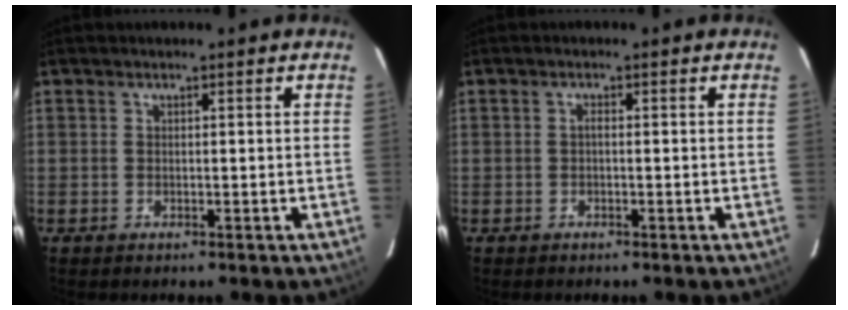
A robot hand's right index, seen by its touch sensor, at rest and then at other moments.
{"total": 0.6, "force": [-0.2, 0.2, 0.5], "torque": [-0.008, 0.004, -0.006]}